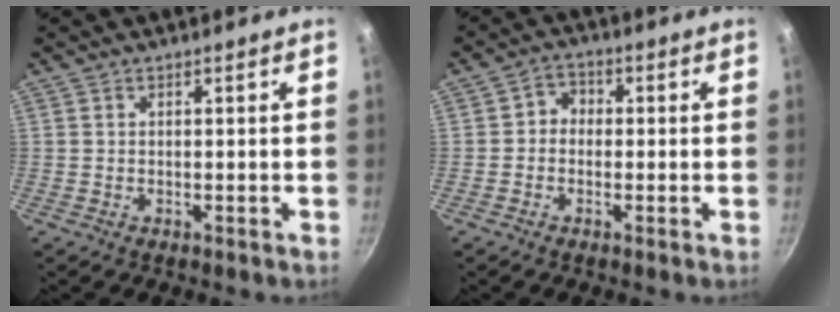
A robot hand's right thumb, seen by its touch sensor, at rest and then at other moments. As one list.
[{"total": 3.3, "force": [-0.4, 2.9, 1.6], "torque": [-0.008, 0.011, -0.020]}]